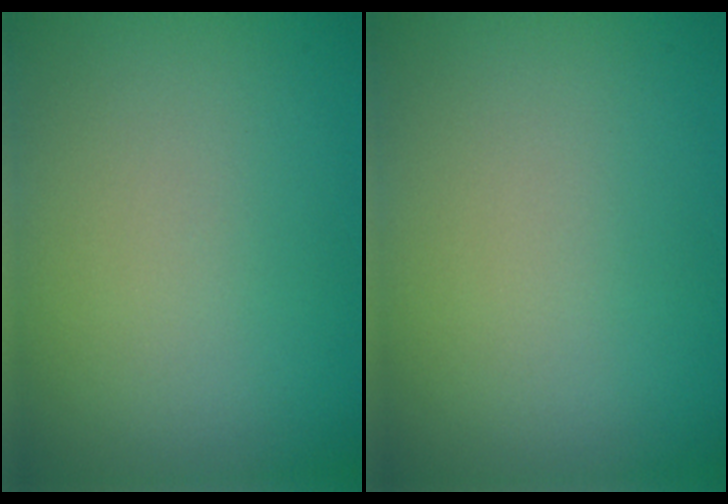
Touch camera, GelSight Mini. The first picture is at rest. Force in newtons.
{"total": 0.0}